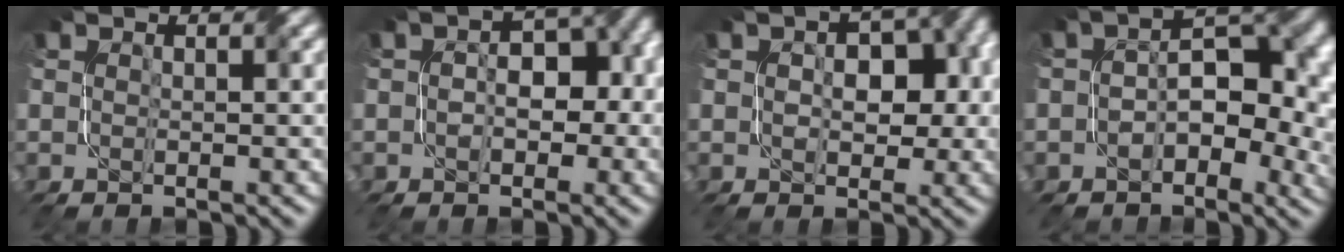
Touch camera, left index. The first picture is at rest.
{"total": 5.5, "force": [-1.1, 3.5, 4.2], "torque": [-0.038, 0.013, -0.012]}
{"total": 5.2, "force": [-0.2, 3.5, 3.9], "torque": [-0.043, 0.007, 0.002]}
{"total": 7.3, "force": [-1.0, 4.1, 6.0], "torque": [-0.072, 0.010, -0.023]}